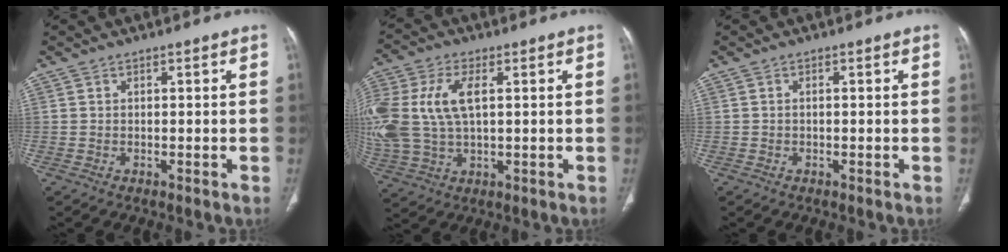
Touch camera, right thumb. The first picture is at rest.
{"total": 17.9, "force": [2.9, 10.3, 14.4], "torque": [-0.360, 0.007, 0.059]}
{"total": 0.0}